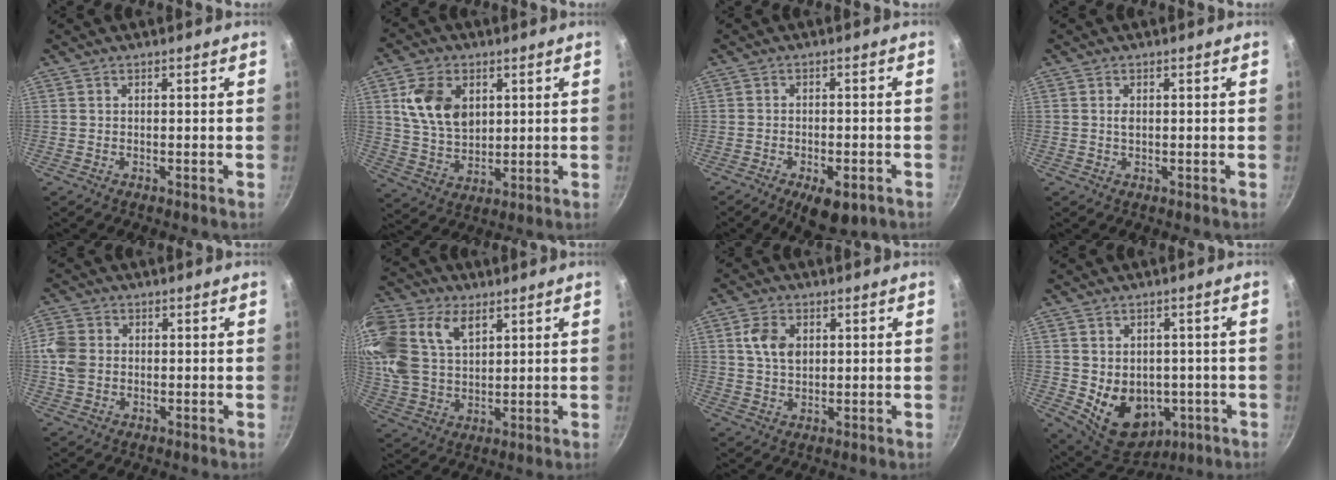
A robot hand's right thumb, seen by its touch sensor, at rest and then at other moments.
{"total": 11.6, "force": [3.4, 8.2, 7.5], "torque": [-0.119, -0.017, 0.069]}
{"total": 8.0, "force": [-4.1, 3.6, 5.9], "torque": [-0.072, 0.016, -0.049]}
{"total": 1.2, "force": [0.2, 0.8, 0.9], "torque": [-0.016, 0.001, 0.002]}
{"total": 5.6, "force": [0.0, 4.6, 3.1], "torque": [-0.053, 0.005, -0.005]}
{"total": 22.7, "force": [9.7, 14.9, 14.0], "torque": [-0.326, 0.021, 0.185]}
{"total": 6.2, "force": [1.6, 4.3, 4.1], "torque": [-0.066, -0.003, 0.029]}
{"total": 12.7, "force": [-2.0, 9.8, 7.9], "torque": [-0.089, -0.009, -0.002]}